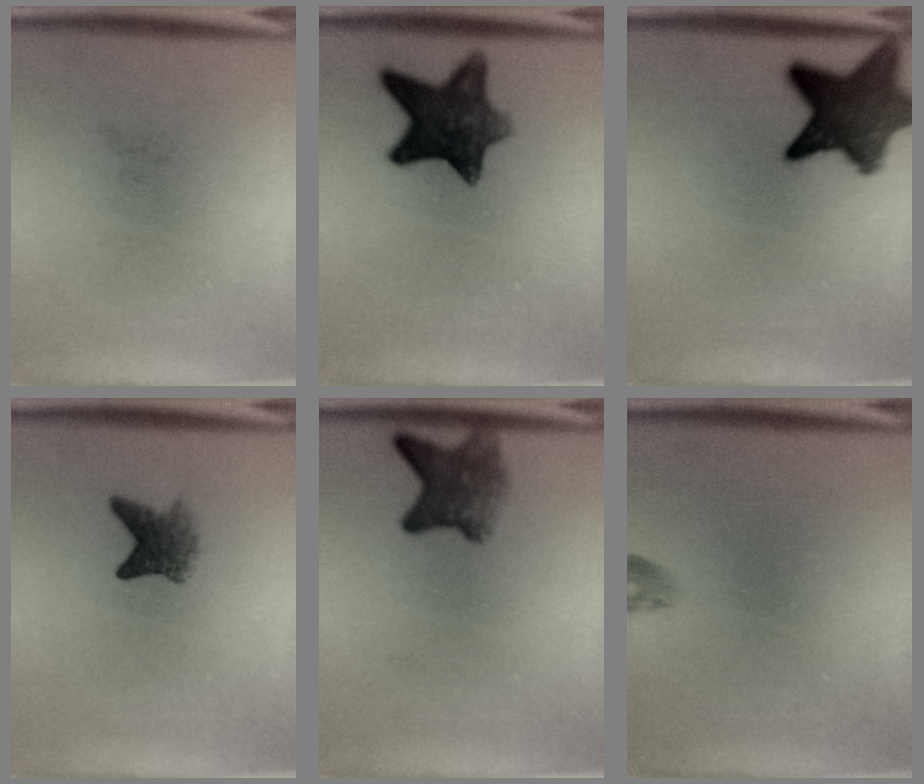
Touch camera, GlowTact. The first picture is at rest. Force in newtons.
{"total": 10.2}
{"total": 11.4}
{"total": 3.4}
{"total": 5.2}
{"total": 0.9}